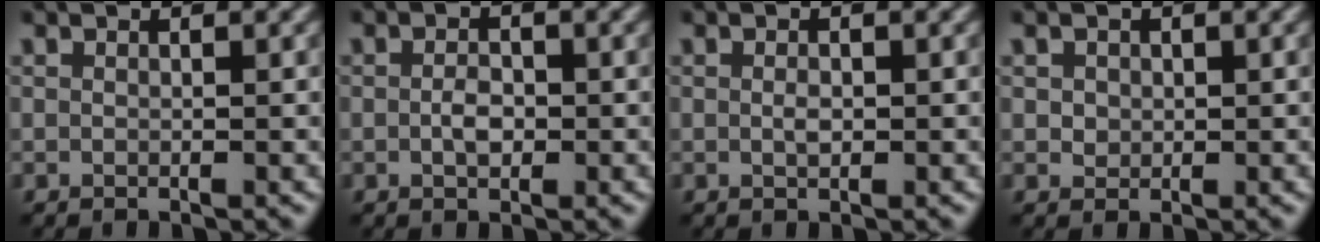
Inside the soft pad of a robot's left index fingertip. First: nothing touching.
{"total": 1.6, "force": [-0.5, 0.9, 1.2], "torque": [-0.030, -0.002, -0.009]}
{"total": 0.8, "force": [-0.2, 0.4, 0.7], "torque": [-0.022, -0.004, -0.003]}
{"total": 1.0, "force": [0.2, 1.0, 0.2], "torque": [-0.008, -0.004, 0.008]}